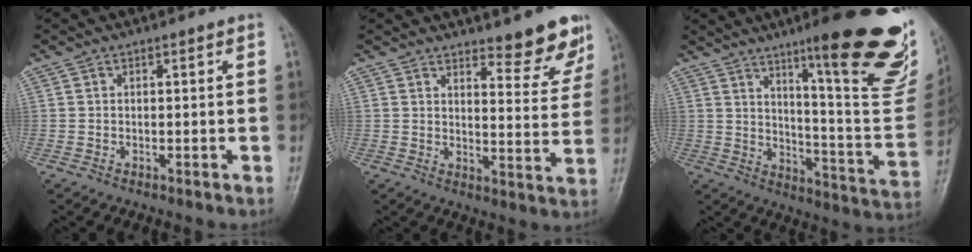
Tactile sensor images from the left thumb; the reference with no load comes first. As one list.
[{"total": 9.5, "force": [7.7, 2.5, 5.0], "torque": [-0.032, -0.061, 0.098]}, {"total": 27.2, "force": [15.0, 5.2, 22.1], "torque": [-0.242, -0.067, 0.220]}]